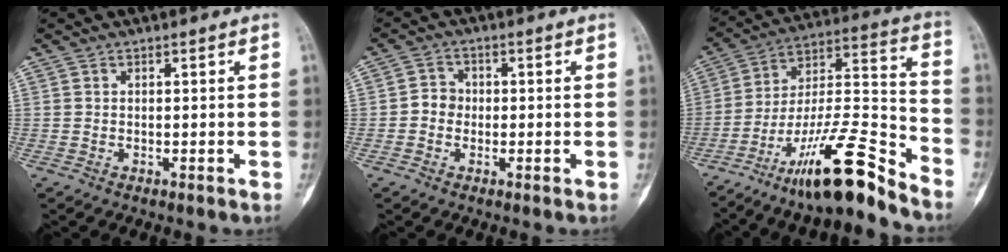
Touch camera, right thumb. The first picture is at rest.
{"total": 3.2, "force": [-0.5, 2.8, 1.3], "torque": [-0.007, 0.009, -0.017]}
{"total": 19.6, "force": [-14.0, 3.3, 13.2], "torque": [-0.232, 0.095, -0.243]}